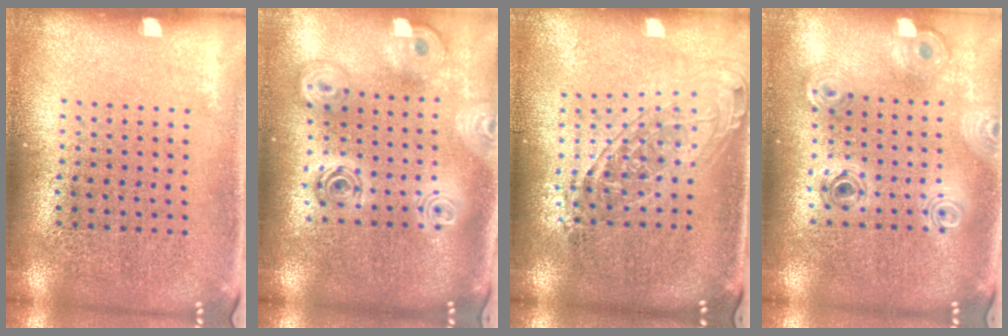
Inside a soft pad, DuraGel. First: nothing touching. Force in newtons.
{"total": 2.4, "press": 1.9, "slide": 1.6}
{"total": 1.5, "press": 1.3, "slide": 0.8}
{"total": 0.8, "press": 0.8, "slide": 0.1}